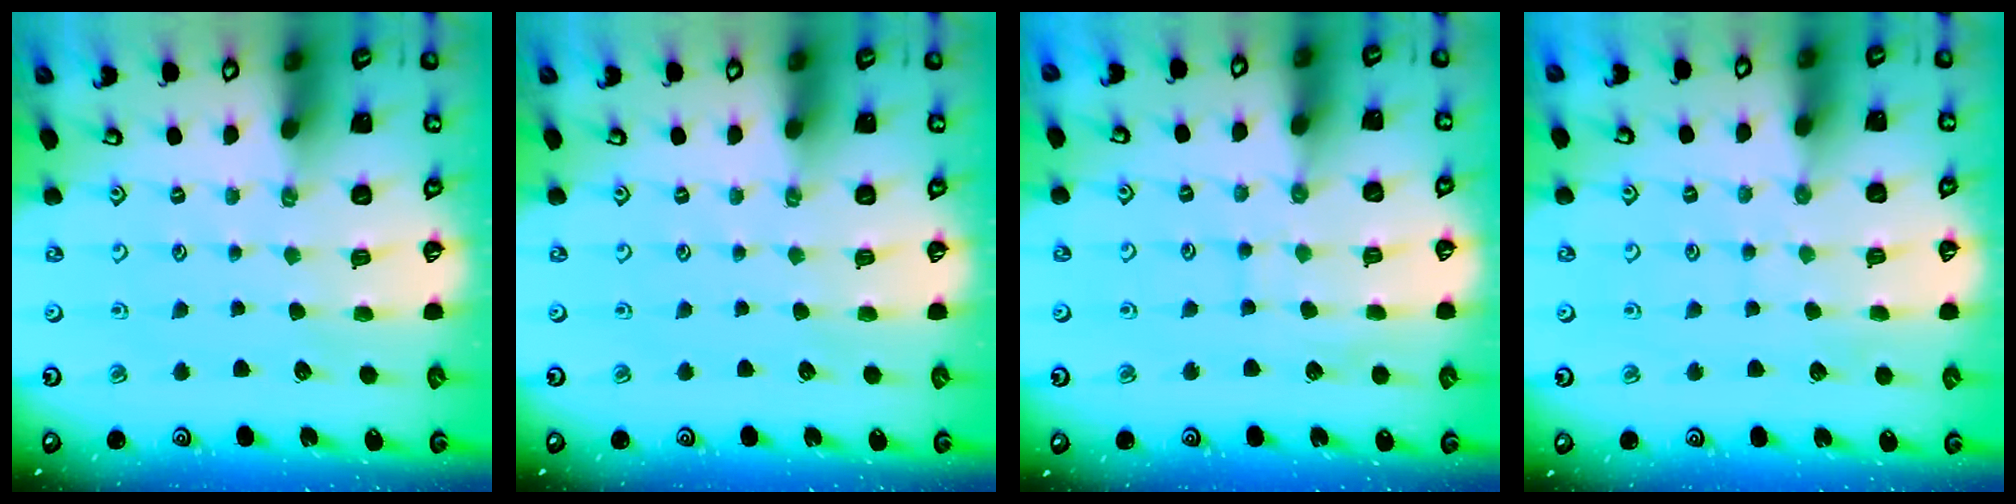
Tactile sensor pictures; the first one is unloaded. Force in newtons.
{"total": 0.0}
{"total": 5.0, "press": 4.9, "slide": 0.5}
{"total": 4.3, "press": 4.3, "slide": 0.3}